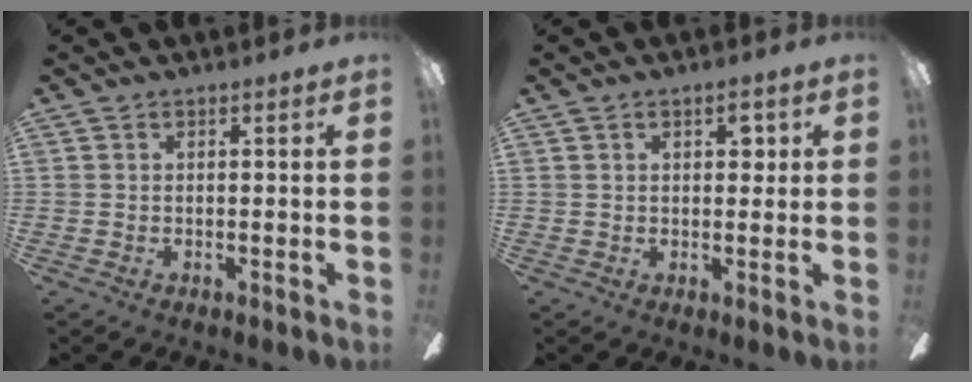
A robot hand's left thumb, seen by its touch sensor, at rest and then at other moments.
{"total": 3.5, "force": [1.4, 1.8, 2.7], "torque": [-0.032, -0.001, 0.017]}